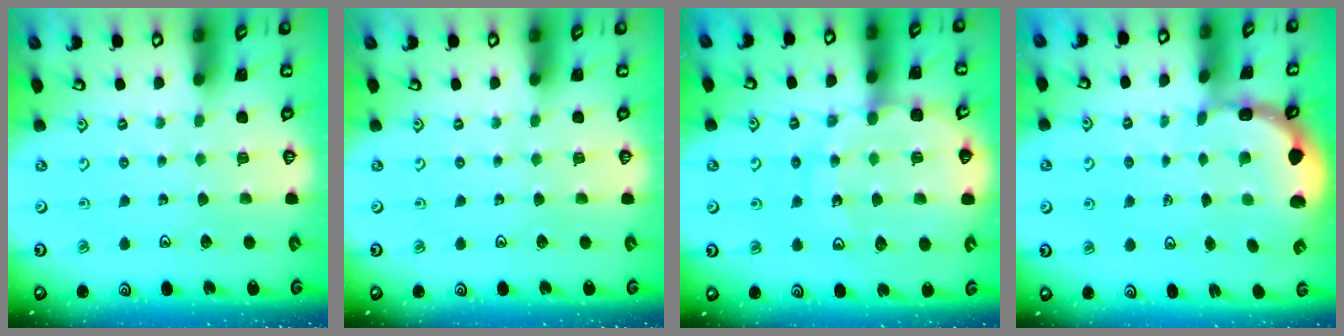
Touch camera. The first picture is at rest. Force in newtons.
{"total": 0.0}
{"total": 13.7, "press": 13.4, "slide": 2.8}
{"total": 2.6, "press": 2.4, "slide": 0.9}